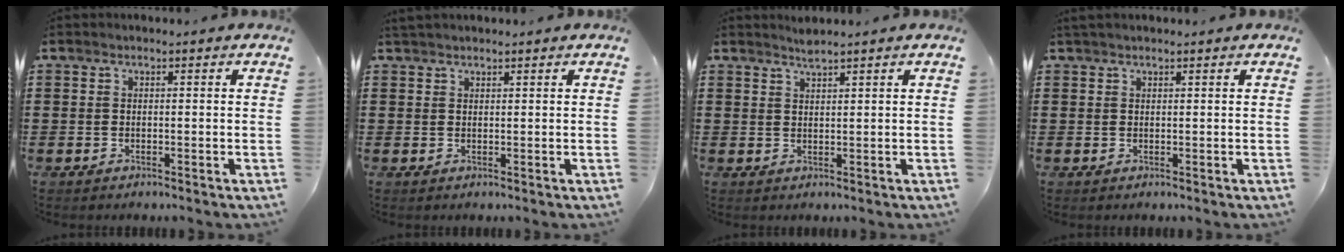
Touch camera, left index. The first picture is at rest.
{"total": 1.1, "force": [1.1, 0.3, 0.1], "torque": [-0.005, 0.002, 0.021]}
{"total": 1.8, "force": [1.7, -0.1, 0.7], "torque": [-0.015, 0.000, 0.032]}
{"total": 0.8, "force": [0.7, 0.3, 0.2], "torque": [-0.005, 0.002, 0.014]}